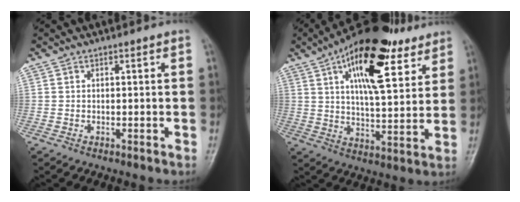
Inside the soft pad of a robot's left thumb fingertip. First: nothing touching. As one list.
[{"total": 21.3, "force": [10.7, 8.5, 16.4], "torque": [-0.228, -0.028, 0.168]}]